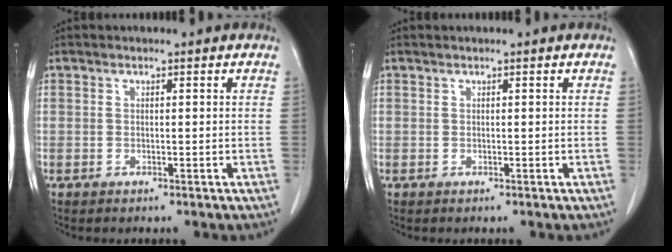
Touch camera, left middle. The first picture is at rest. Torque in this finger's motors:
{"motor_torque": [0.58, -0.70, 0.05, 0.01]}